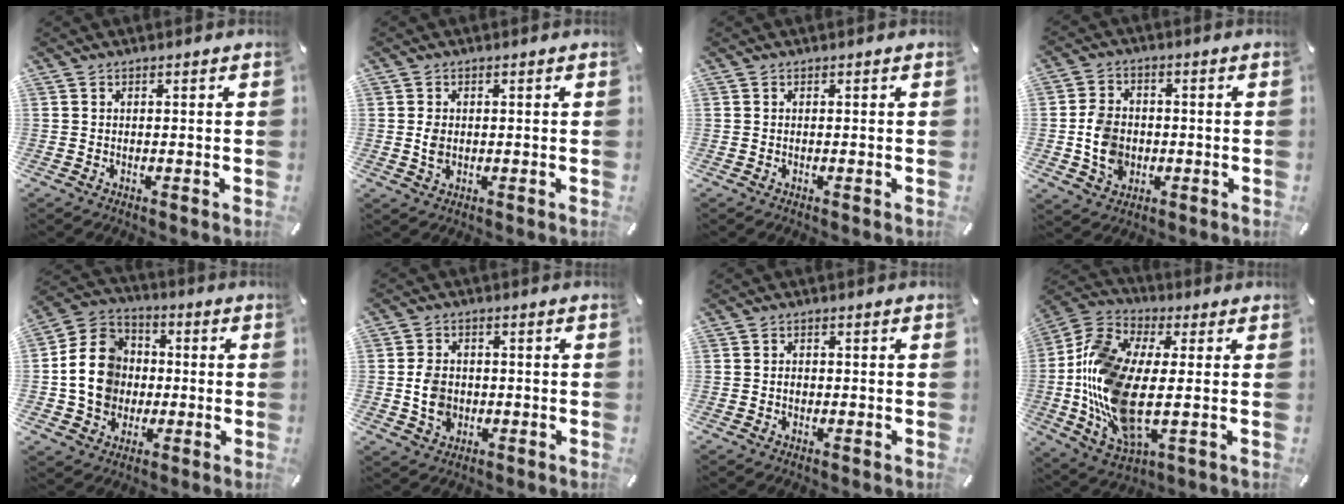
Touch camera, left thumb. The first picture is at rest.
{"total": 2.7, "force": [0.0, 2.0, 1.9], "torque": [-0.046, 0.002, -0.003]}
{"total": 0.0}
{"total": 8.6, "force": [-1.3, 7.2, 4.5], "torque": [-0.094, 0.009, -0.022]}
{"total": 13.8, "force": [-1.1, 12.4, 5.9], "torque": [-0.140, 0.023, -0.017]}
{"total": 6.5, "force": [-0.8, 5.4, 3.5], "torque": [-0.069, -0.001, -0.018]}
{"total": 1.3, "force": [-0.2, 1.1, 0.7], "torque": [-0.017, 0.004, -0.006]}
{"total": 18.8, "force": [-1.6, 9.9, 15.9], "torque": [-0.358, -0.020, -0.025]}